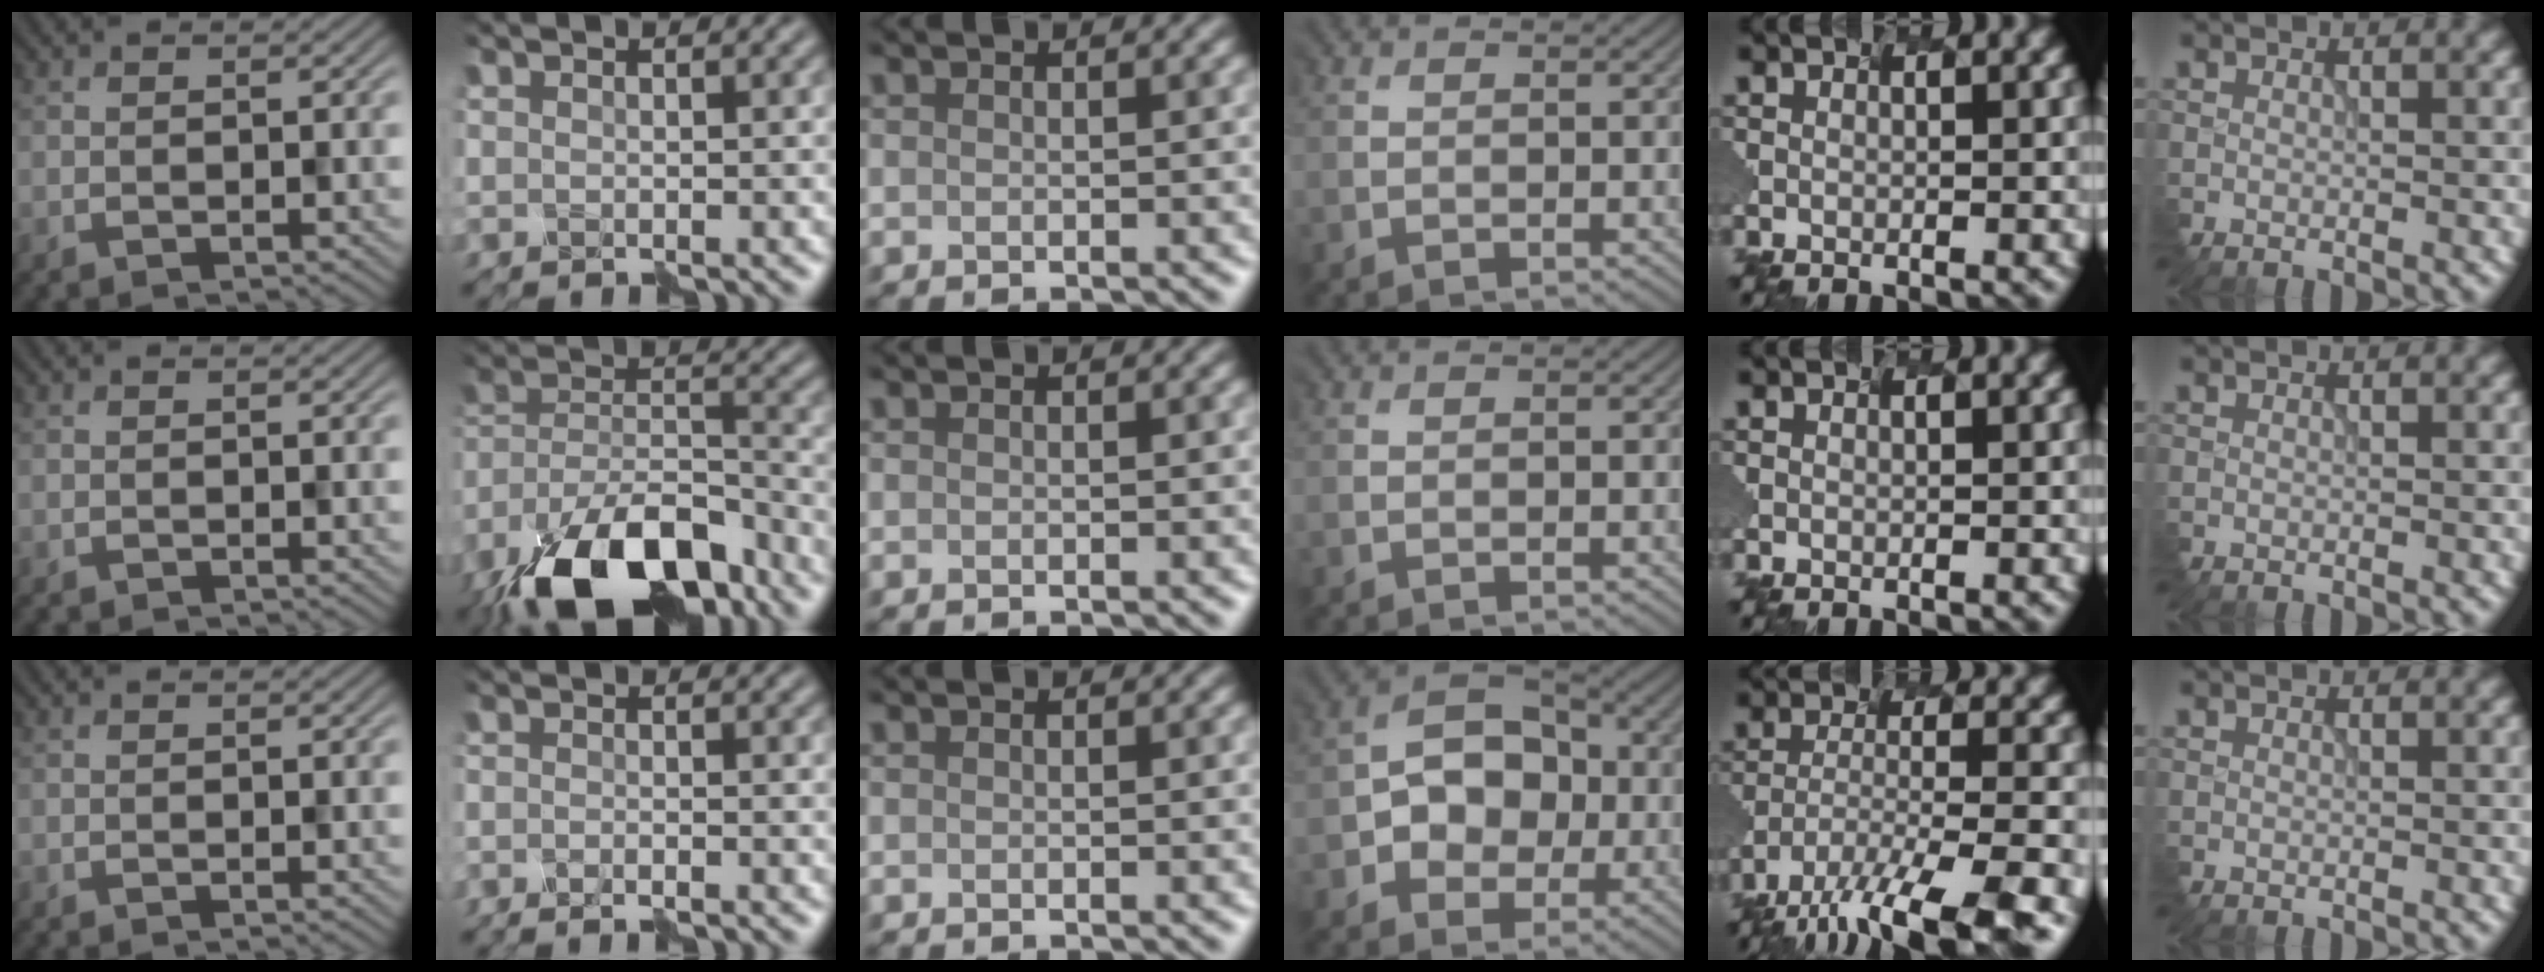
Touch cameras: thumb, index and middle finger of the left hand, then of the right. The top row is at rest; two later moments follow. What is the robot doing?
{"motion": "disassemble", "object": "velcro strap"}